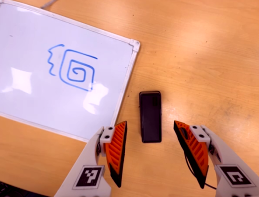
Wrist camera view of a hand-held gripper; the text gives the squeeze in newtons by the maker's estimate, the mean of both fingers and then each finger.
{"total": 0.0}